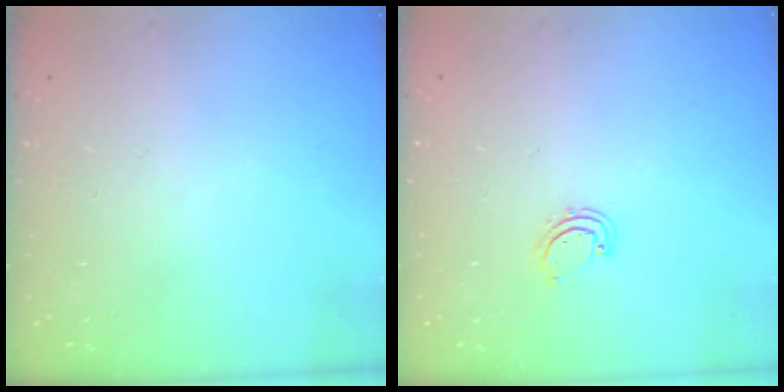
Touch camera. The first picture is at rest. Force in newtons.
{"total": 2.9, "press": 2.9, "slide": 0.3}